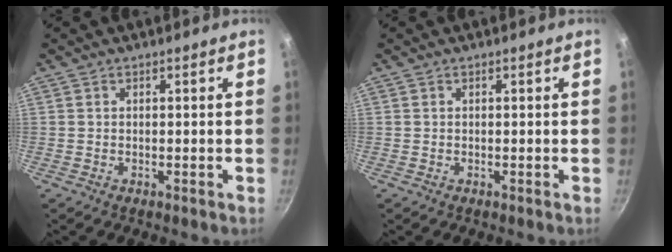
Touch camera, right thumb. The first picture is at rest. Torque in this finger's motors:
{"motor_torque": [-0.17, 0.19, 0.03, 0.02, 0.00]}